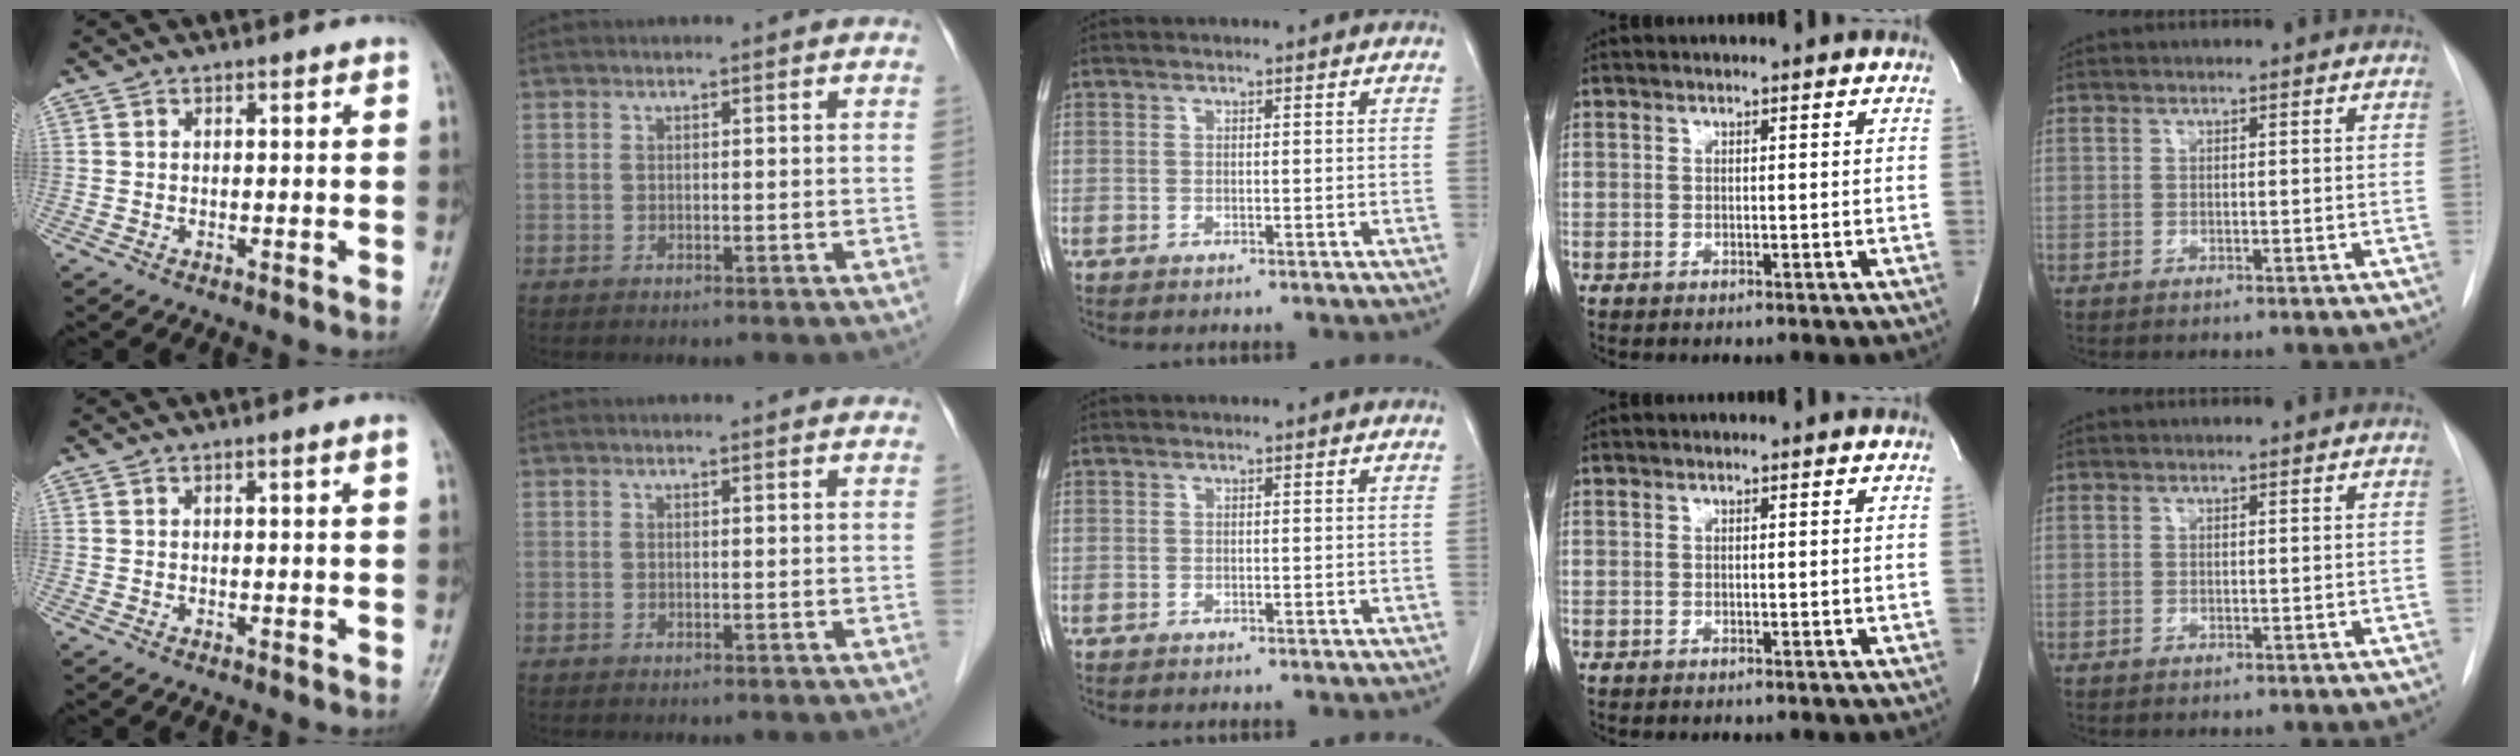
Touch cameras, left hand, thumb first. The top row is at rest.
{"thumb": {"total": 1.1, "force": [0.4, -0.3, 1.0], "torque": [-0.020, 0.000, 0.007]}, "index": {"total": 2.0, "force": [2.0, 0.2, 0.3], "torque": [-0.012, 0.004, 0.016]}}